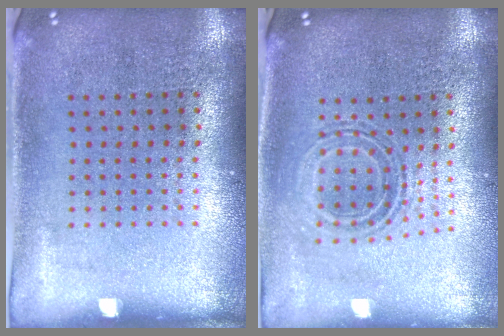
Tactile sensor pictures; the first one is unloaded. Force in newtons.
{"total": 0.7, "press": 0.6, "slide": 0.3}